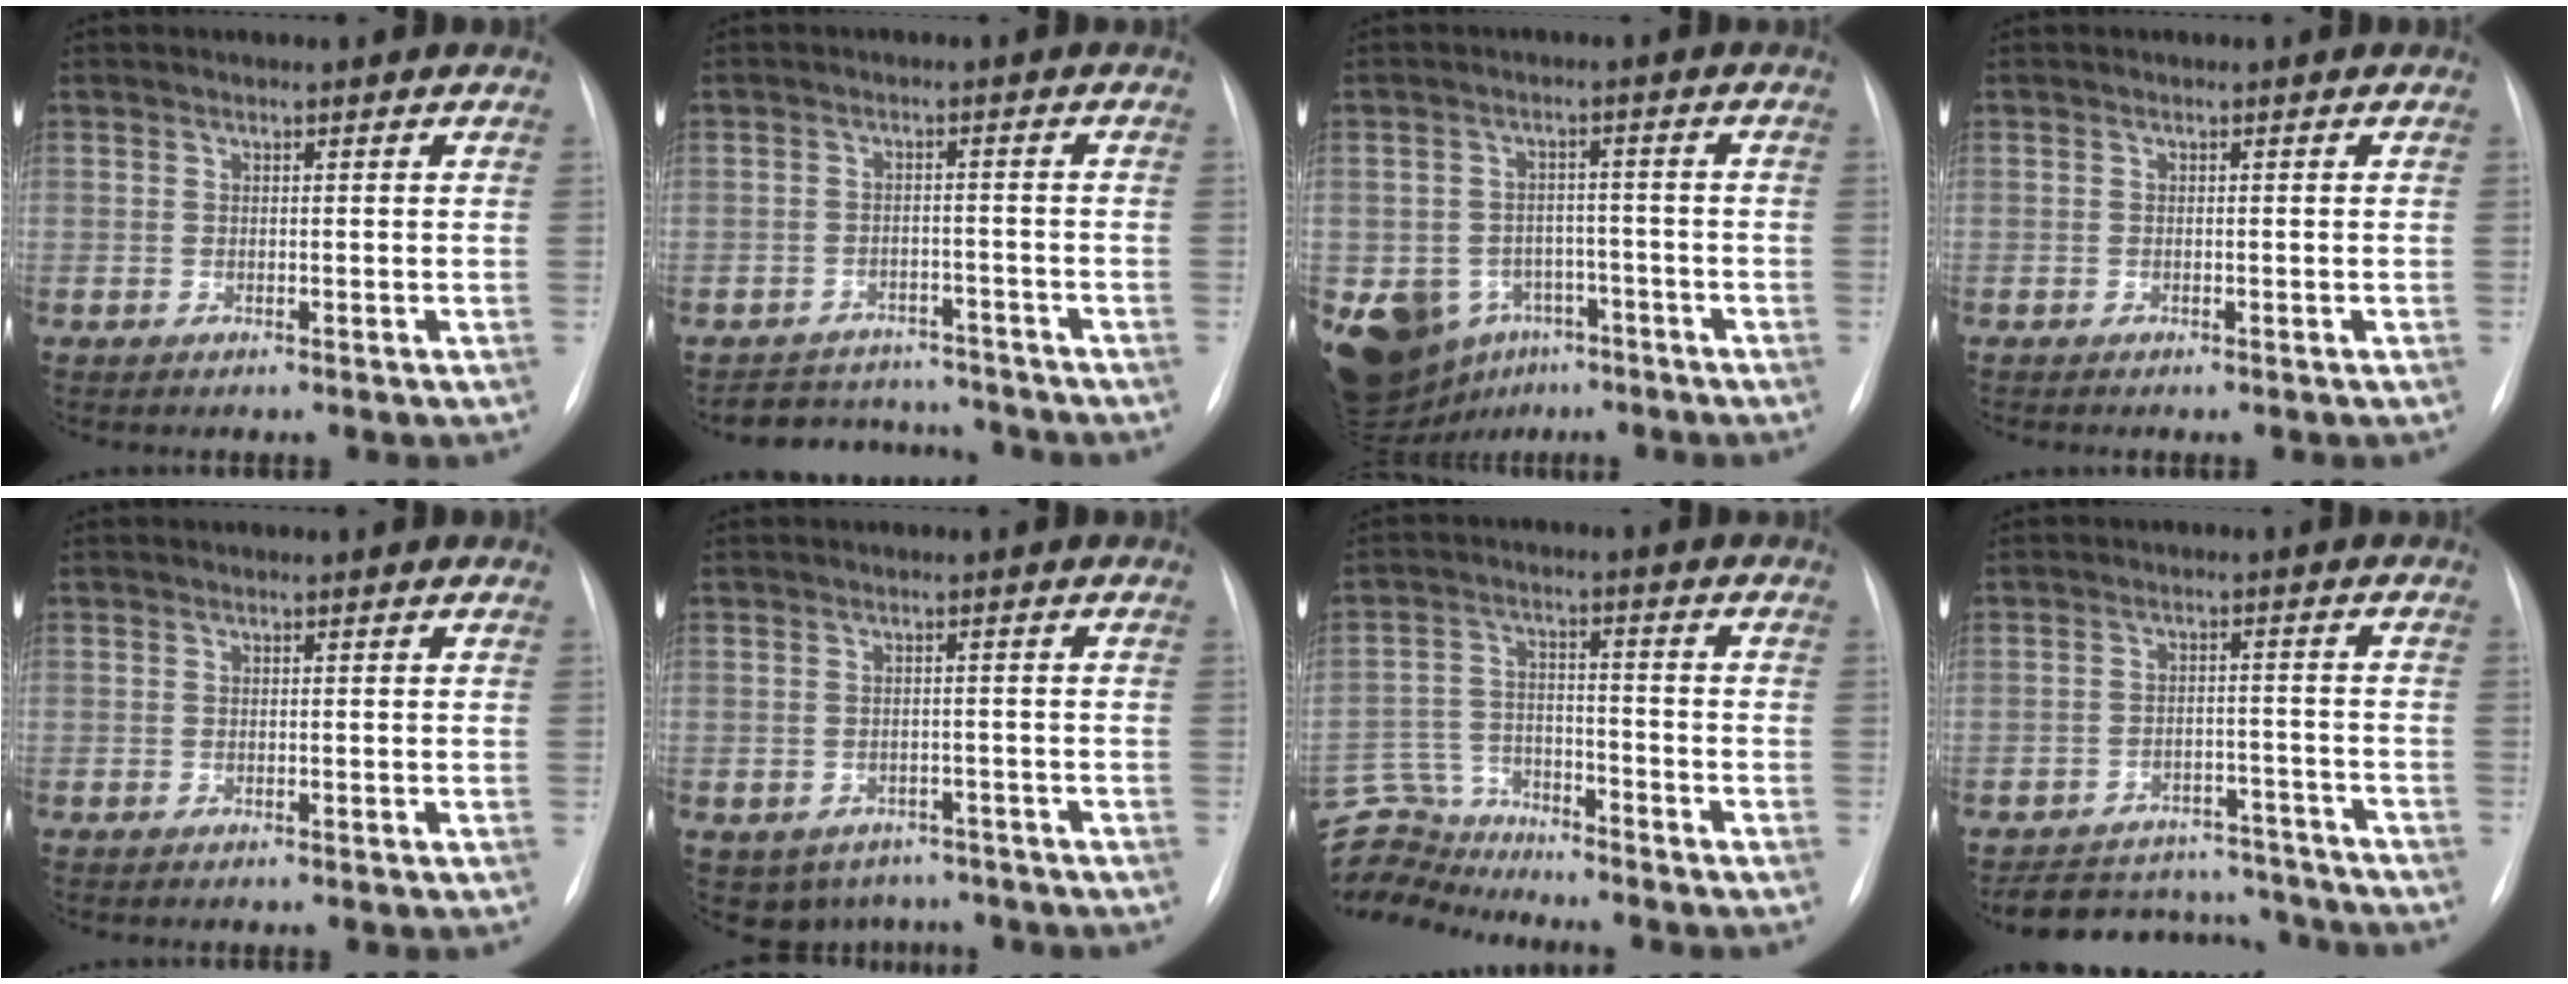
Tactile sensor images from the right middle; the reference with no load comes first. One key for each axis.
{"total": 9.5, "fx": -8.9, "fy": 3.2, "fz": 0.9, "tx": -0.009, "ty": 0.017, "tz": -0.119}
{"total": 15.0, "fx": -7.6, "fy": 11.4, "fz": 6.2, "tx": -0.138, "ty": 0.013, "tz": -0.106}
{"total": 0.8, "fx": -0.7, "fy": 0.2, "fz": 0.3, "tx": -0.006, "ty": 0.000, "tz": -0.010}
{"total": 0.0}
{"total": 5.9, "fx": -4.4, "fy": 3.9, "fz": 0.7, "tx": -0.003, "ty": 0.013, "tz": -0.053}
{"total": 10.4, "fx": -10.3, "fy": 1.7, "fz": -0.2, "tx": -0.007, "ty": 0.024, "tz": -0.191}
{"total": 15.0, "fx": -13.9, "fy": 4.8, "fz": 2.9, "tx": -0.044, "ty": 0.023, "tz": -0.182}